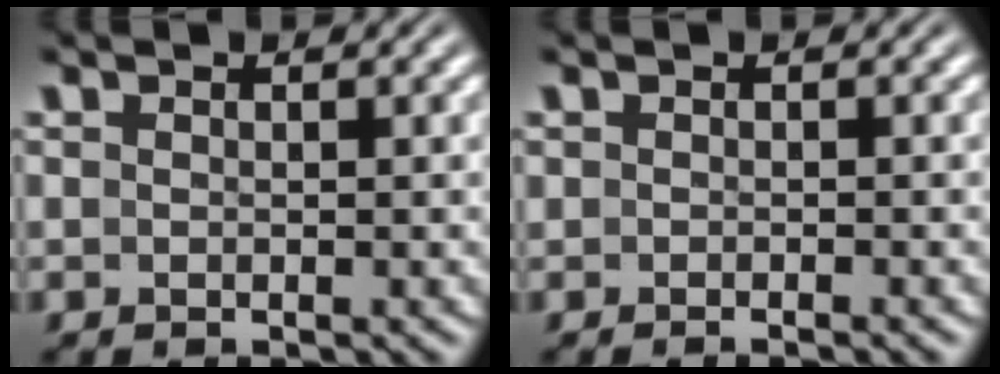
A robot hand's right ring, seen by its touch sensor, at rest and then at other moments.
{"total": 0.9, "force": [-0.8, -0.1, 0.2], "torque": [-0.001, 0.003, -0.014]}